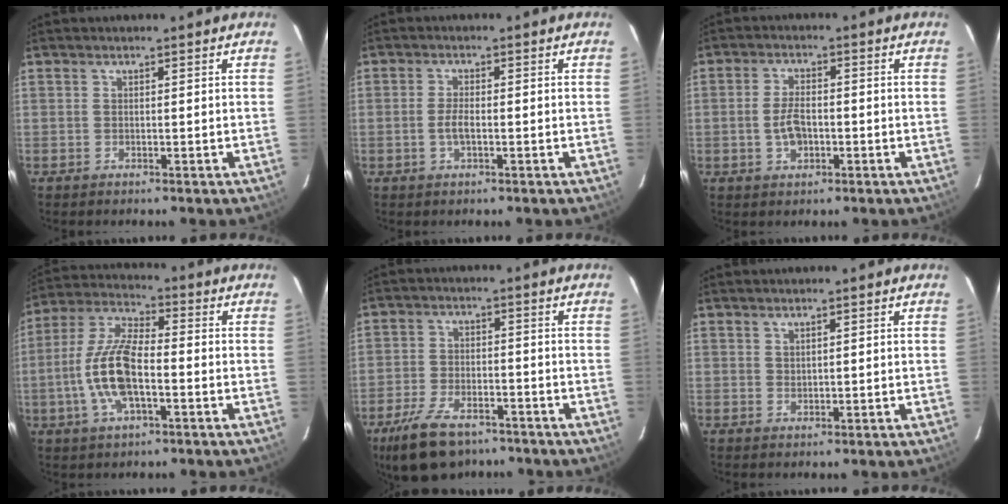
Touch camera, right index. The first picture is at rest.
{"total": 2.5, "force": [-0.7, 0.8, 2.2], "torque": [-0.049, 0.001, -0.015]}
{"total": 4.9, "force": [-1.1, 2.7, 3.9], "torque": [-0.081, 0.003, -0.014]}
{"total": 12.7, "force": [-3.2, 4.6, 11.4], "torque": [-0.244, 0.003, -0.065]}
{"total": 12.1, "force": [-8.6, 5.7, 6.3], "torque": [-0.150, -0.009, -0.150]}
{"total": 1.0, "force": [0.7, 0.4, 0.6], "torque": [-0.009, 0.003, 0.013]}